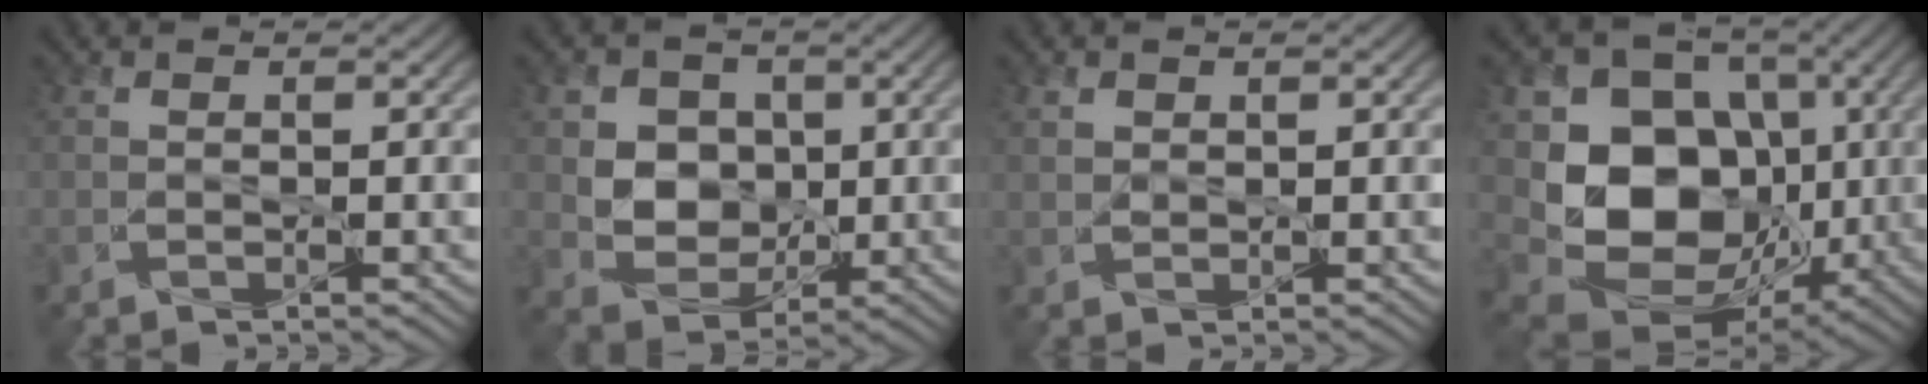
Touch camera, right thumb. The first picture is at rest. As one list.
[{"total": 6.9, "force": [1.1, 5.9, 3.3], "torque": [-0.089, -0.001, 0.016]}, {"total": 1.5, "force": [0.7, 1.1, 0.7], "torque": [-0.018, -0.001, 0.017]}, {"total": 13.2, "force": [0.0, 10.9, 7.4], "torque": [-0.142, -0.022, -0.005]}]